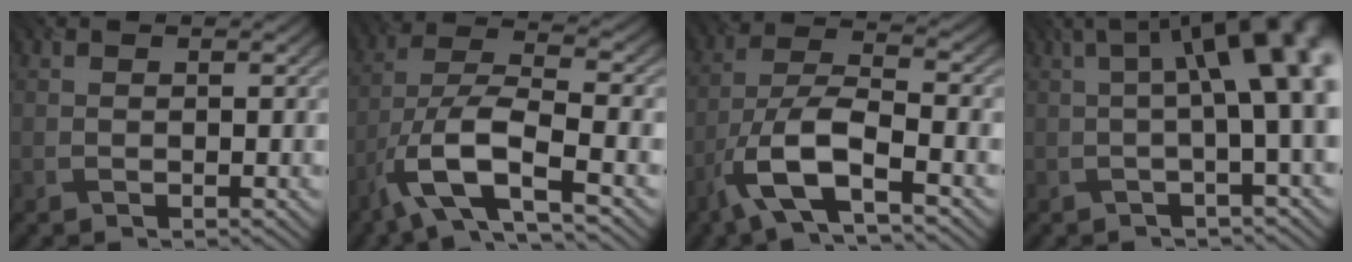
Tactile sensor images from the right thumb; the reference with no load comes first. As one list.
[{"total": 11.3, "force": [-5.9, 3.6, 8.9], "torque": [-0.182, -0.007, -0.117]}, {"total": 10.0, "force": [-5.4, 3.1, 7.8], "torque": [-0.161, 0.001, -0.113]}, {"total": 12.3, "force": [2.2, 3.5, 11.6], "torque": [-0.151, 0.030, 0.033]}]